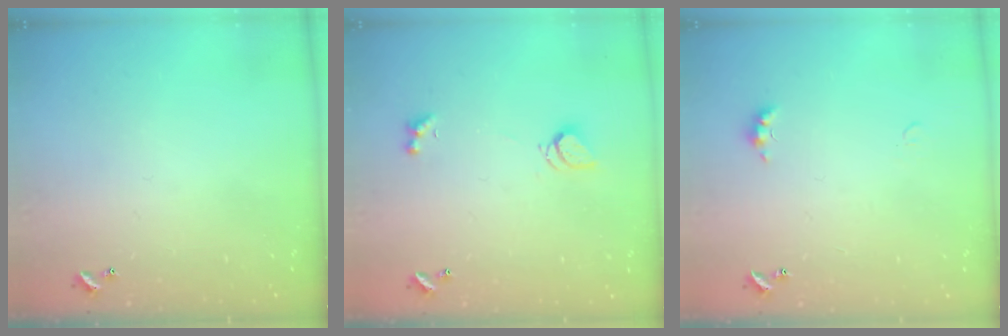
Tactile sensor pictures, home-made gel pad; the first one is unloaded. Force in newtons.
{"total": 2.5, "press": 2.5, "slide": 0.6}
{"total": 3.2, "press": 3.1, "slide": 0.6}